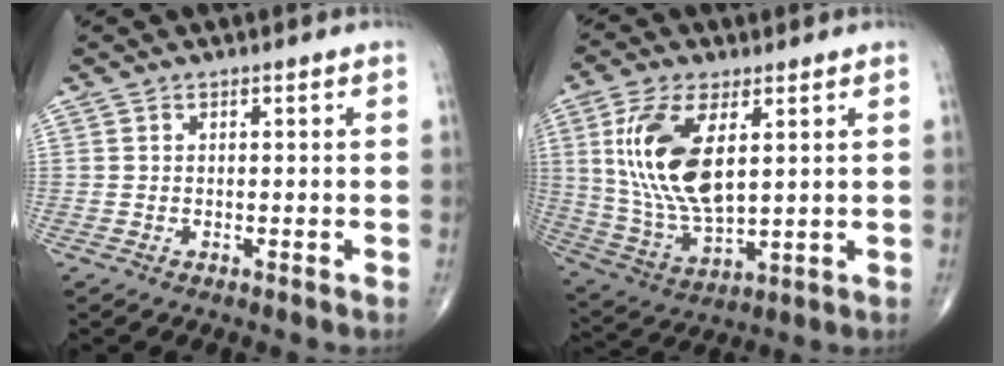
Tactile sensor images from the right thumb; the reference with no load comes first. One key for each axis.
{"total": 16.3, "fx": 4.2, "fy": 7.6, "fz": 13.8, "tx": -0.279, "ty": -0.018, "tz": 0.092}